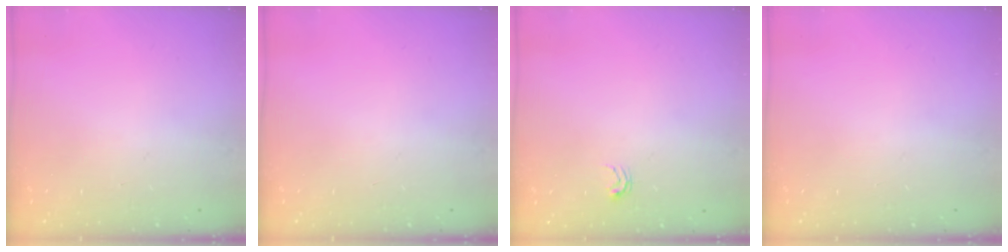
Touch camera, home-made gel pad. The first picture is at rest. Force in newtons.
{"total": 0.0}
{"total": 2.9, "press": 2.8, "slide": 0.4}
{"total": 0.0}